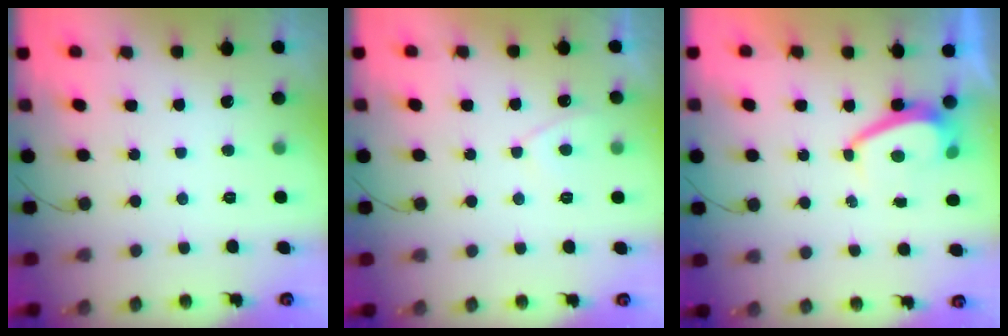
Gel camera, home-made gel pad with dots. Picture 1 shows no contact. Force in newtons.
{"total": 2.4, "press": 2.4, "slide": 0.5}
{"total": 2.8, "press": 2.7, "slide": 0.5}